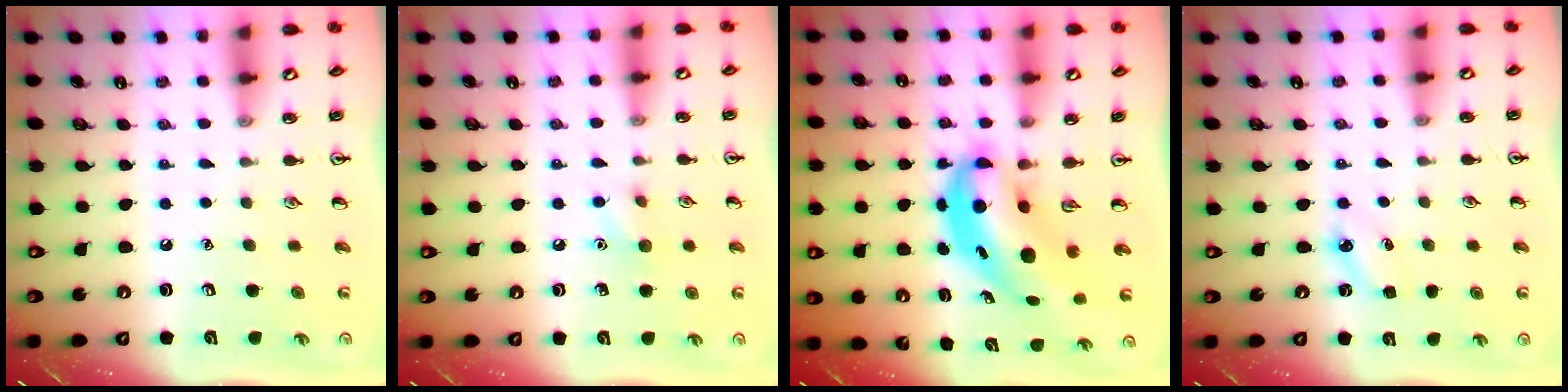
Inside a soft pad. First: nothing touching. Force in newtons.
{"total": 6.2, "press": 5.9, "slide": 1.9}
{"total": 8.2, "press": 7.9, "slide": 2.1}
{"total": 3.7, "press": 3.5, "slide": 1.1}